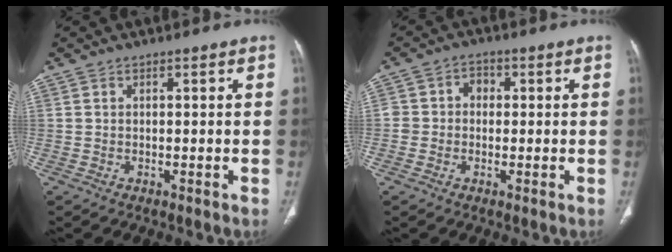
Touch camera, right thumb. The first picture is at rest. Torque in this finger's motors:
{"motor_torque": [0.63, 0.56, 0.56, 0.21, -0.02]}